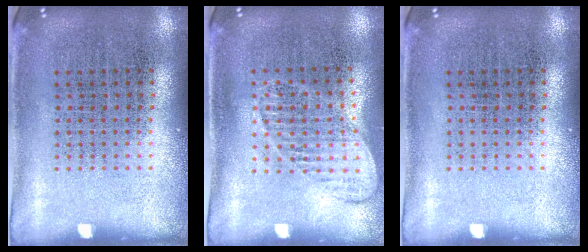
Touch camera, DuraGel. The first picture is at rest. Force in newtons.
{"total": 1.1, "press": 1.1, "slide": 0.2}
{"total": 0.0}